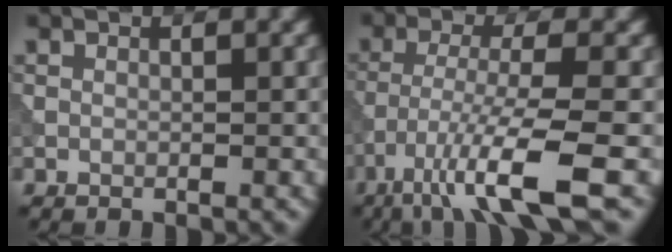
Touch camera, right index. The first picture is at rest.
{"total": 7.8, "force": [-4.3, 0.9, 6.5], "torque": [-0.112, -0.005, -0.081]}